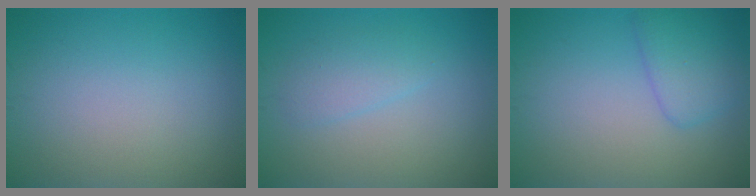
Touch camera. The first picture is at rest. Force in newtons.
{"total": 2.0, "press": 2.0, "slide": 0.1}
{"total": 2.9, "press": 2.9, "slide": 0.1}